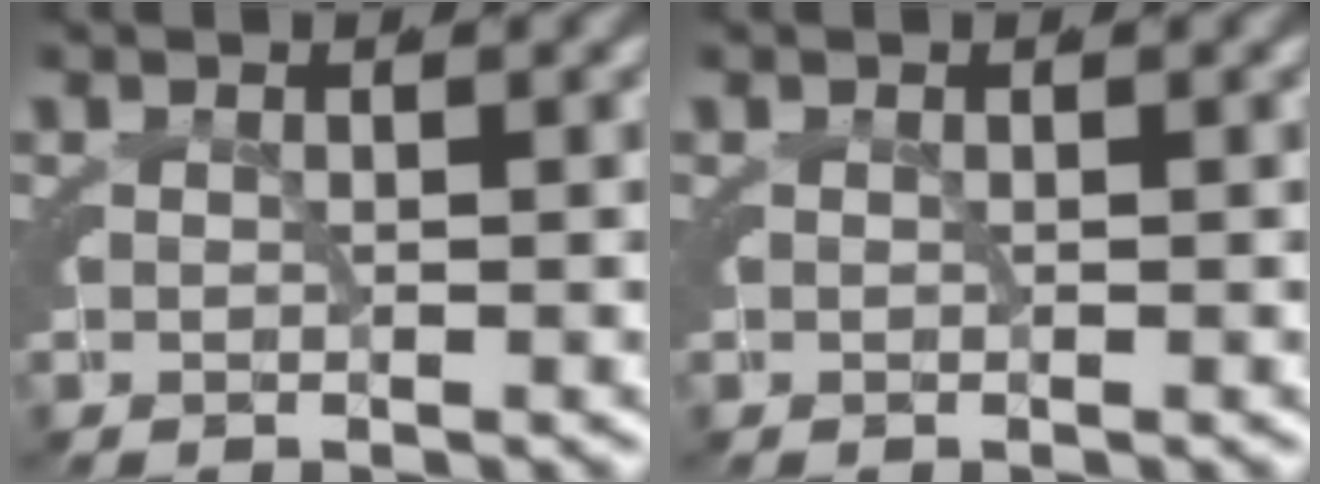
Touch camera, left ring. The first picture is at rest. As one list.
[{"total": 0.0}]